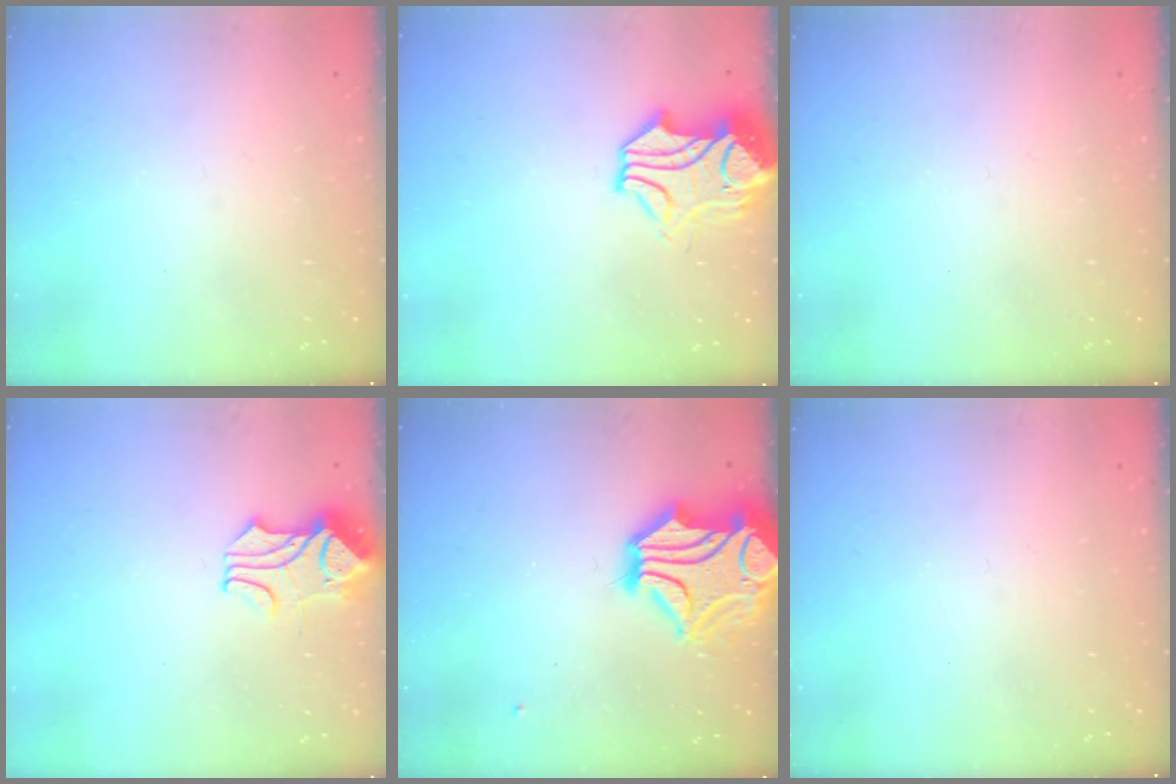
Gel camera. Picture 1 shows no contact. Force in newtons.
{"total": 8.8, "press": 8.7, "slide": 1.2}
{"total": 0.0}
{"total": 1.8, "press": 1.4, "slide": 1.1}
{"total": 8.3, "press": 8.0, "slide": 2.4}
{"total": 0.0}